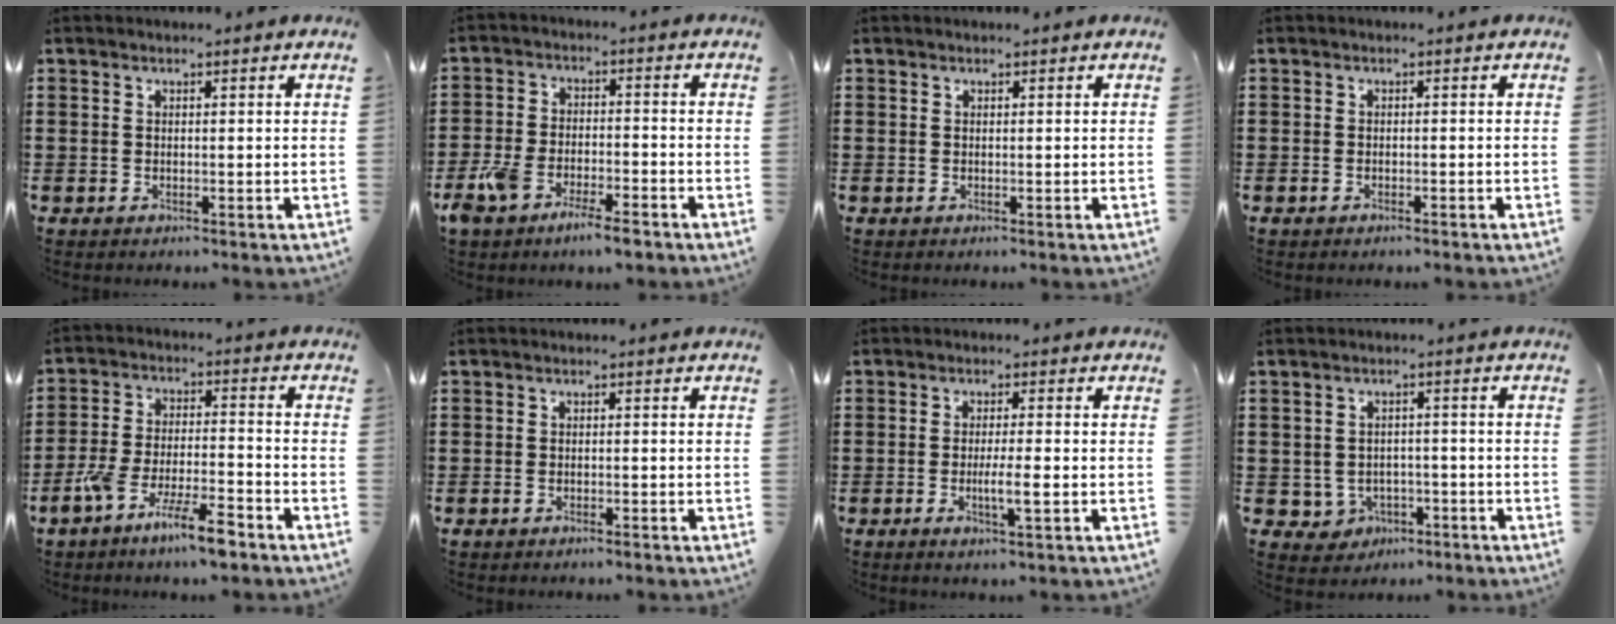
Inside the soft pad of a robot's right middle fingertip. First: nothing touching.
{"total": 6.6, "force": [-4.9, 2.2, 3.8], "torque": [-0.095, -0.002, -0.098]}
{"total": 0.0}
{"total": 0.8, "force": [-0.7, 0.2, 0.4], "torque": [-0.011, -0.002, -0.013]}
{"total": 9.2, "force": [-6.8, 1.5, 6.1], "torque": [-0.127, 0.001, -0.132]}
{"total": 1.0, "force": [-0.8, 0.2, 0.4], "torque": [-0.013, -0.003, -0.016]}
{"total": 3.9, "force": [-1.3, 0.3, 3.7], "torque": [-0.065, -0.004, -0.023]}
{"total": 2.8, "force": [-1.7, 2.2, 0.5], "torque": [-0.022, 0.000, -0.037]}